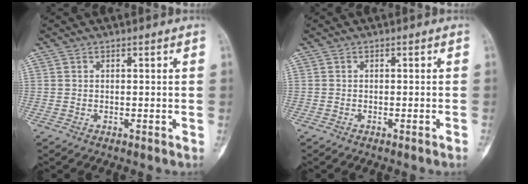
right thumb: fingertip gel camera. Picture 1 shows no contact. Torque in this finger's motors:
{"motor_torque": [-0.46, -0.19, -0.08, 0.05, -0.08]}